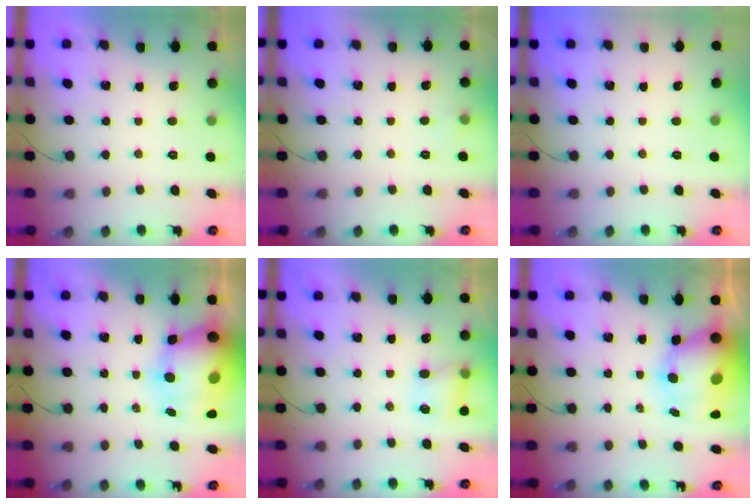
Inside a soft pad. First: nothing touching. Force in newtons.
{"total": 3.0, "press": 2.8, "slide": 1.1}
{"total": 0.0}
{"total": 19.4, "press": 18.9, "slide": 4.6}
{"total": 5.4, "press": 5.3, "slide": 0.6}
{"total": 11.7, "press": 11.2, "slide": 3.3}